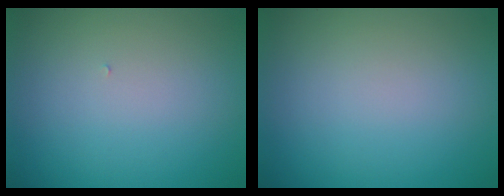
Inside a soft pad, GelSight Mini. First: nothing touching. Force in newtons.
{"total": 0.0}